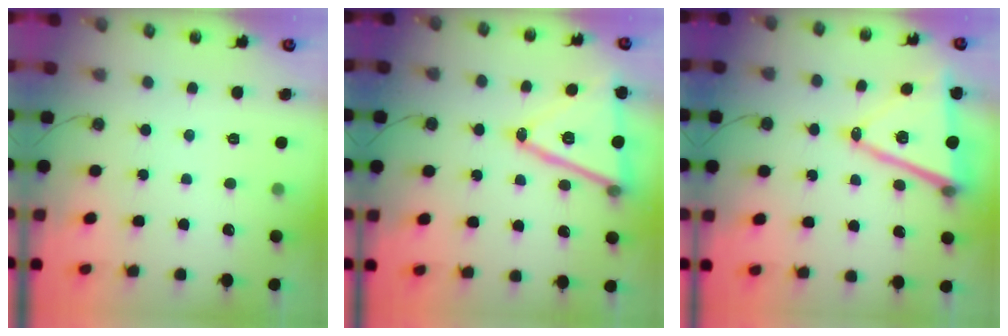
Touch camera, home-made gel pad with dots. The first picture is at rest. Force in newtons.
{"total": 18.5, "press": 18.2, "slide": 3.4}
{"total": 16.0, "press": 15.5, "slide": 3.9}